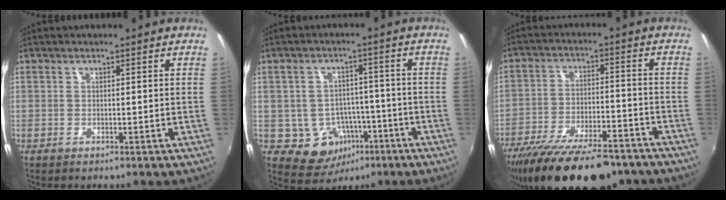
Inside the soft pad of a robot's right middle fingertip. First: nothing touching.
{"total": 8.3, "force": [-3.4, 7.1, 2.8], "torque": [-0.056, 0.019, -0.025]}
{"total": 21.2, "force": [-16.8, 6.4, 11.3], "torque": [-0.212, -0.037, -0.250]}